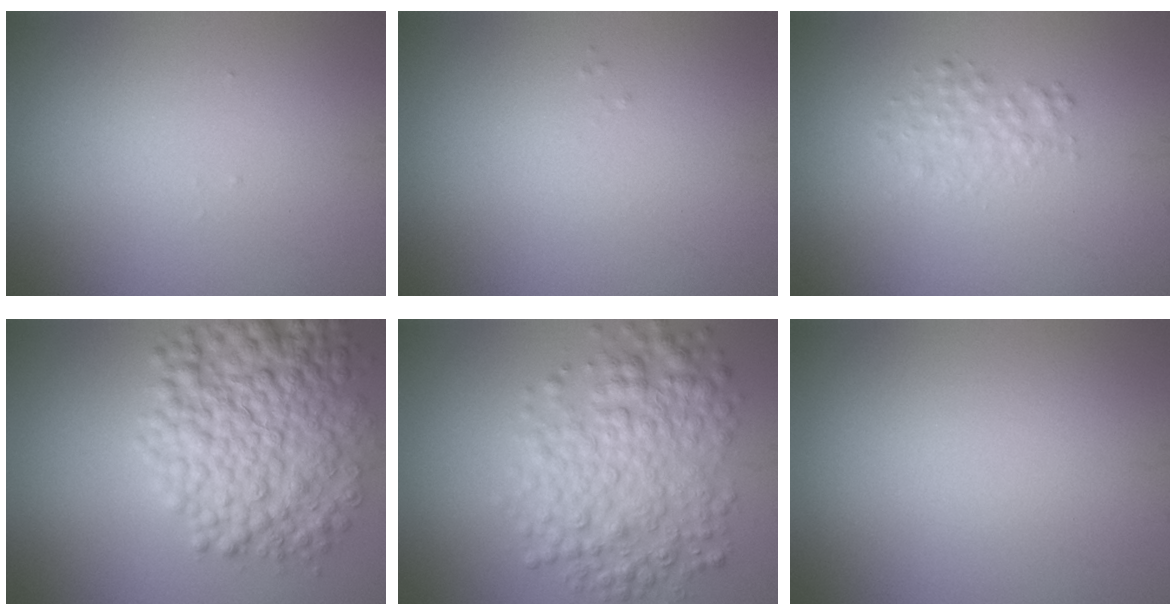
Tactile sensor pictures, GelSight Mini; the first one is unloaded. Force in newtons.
{"total": 0.0}
{"total": 1.6, "press": 1.6, "slide": 0.1}
{"total": 9.1, "press": 9.1, "slide": 0.2}
{"total": 6.5, "press": 6.5, "slide": 0.0}
{"total": 0.0}